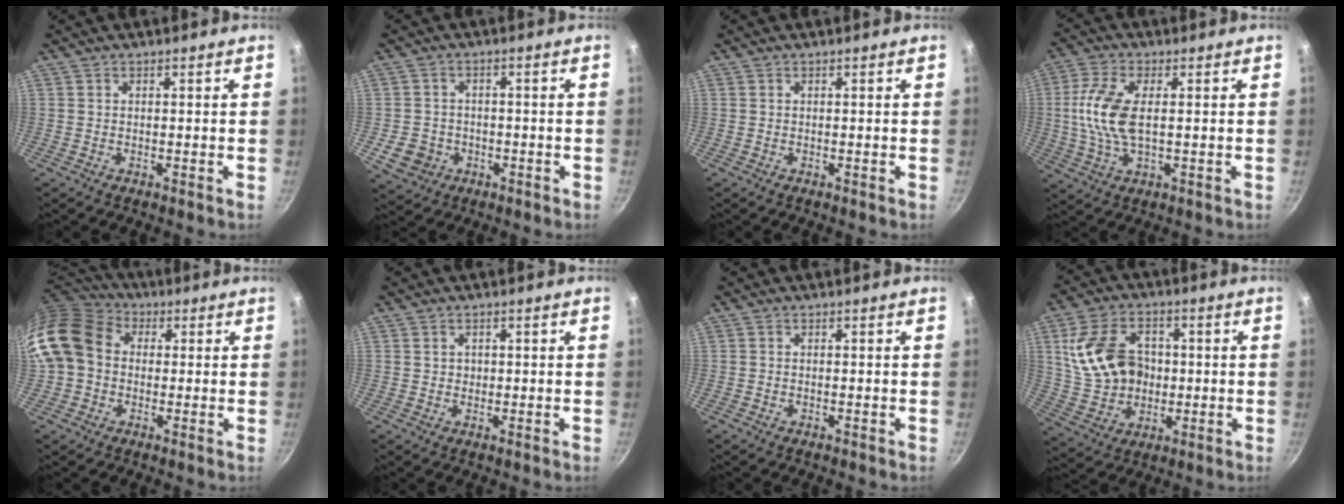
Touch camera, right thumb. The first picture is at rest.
{"total": 6.3, "force": [-1.9, 5.4, 2.5], "torque": [-0.032, 0.019, -0.022]}
{"total": 0.0}
{"total": 10.0, "force": [0.7, 4.7, 8.8], "torque": [-0.191, 0.006, 0.008]}
{"total": 14.2, "force": [0.8, 11.6, 8.0], "torque": [-0.137, 0.029, -0.001]}
{"total": 1.4, "force": [0.3, 1.2, 0.5], "torque": [-0.003, 0.003, 0.005]}
{"total": 0.0}
{"total": 15.0, "force": [1.8, 11.5, 9.6], "torque": [-0.164, 0.010, 0.044]}